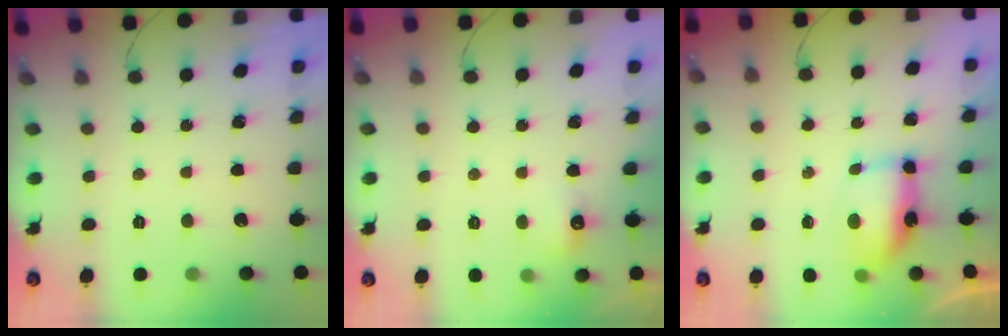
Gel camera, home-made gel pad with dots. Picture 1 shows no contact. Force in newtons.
{"total": 3.9, "press": 3.7, "slide": 1.0}
{"total": 7.4, "press": 7.3, "slide": 0.9}